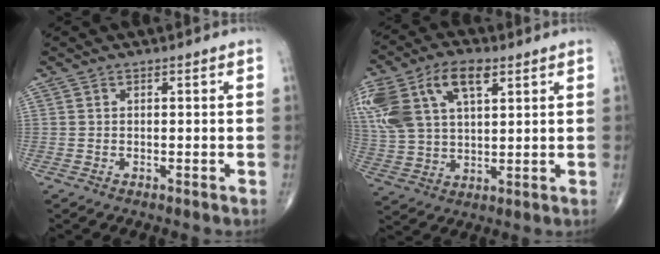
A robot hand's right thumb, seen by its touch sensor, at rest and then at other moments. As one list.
[{"total": 18.9, "force": [7.8, 10.4, 13.8], "torque": [-0.304, 0.015, 0.149]}]